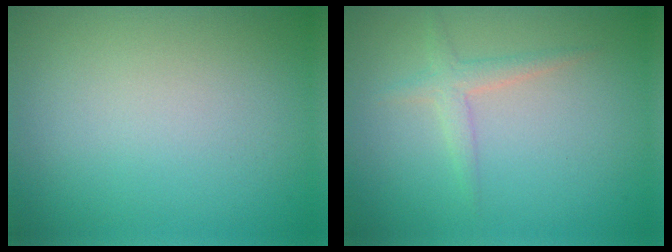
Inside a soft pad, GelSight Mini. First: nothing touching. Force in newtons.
{"total": 1.8, "press": 1.8, "slide": 0.0}